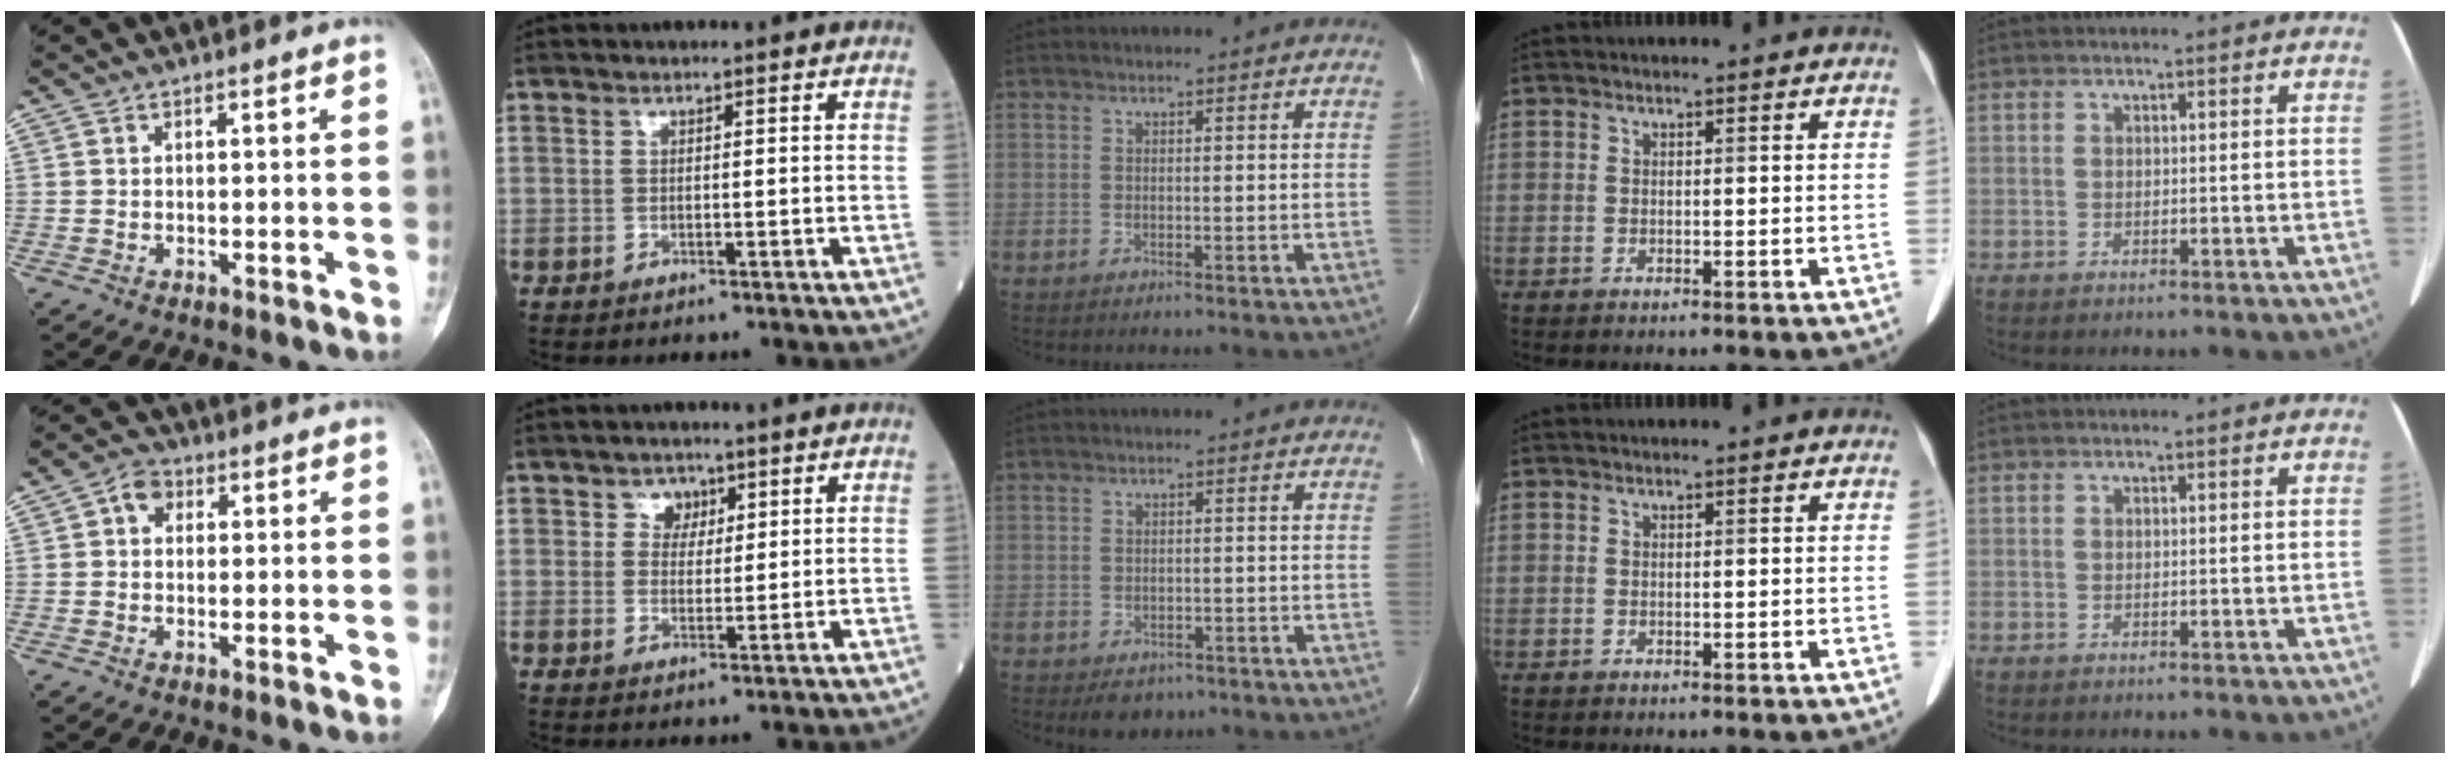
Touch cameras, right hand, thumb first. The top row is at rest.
{"thumb": {"total": 3.7, "force": [0.9, 3.0, 2.0], "torque": [-0.016, 0.009, 0.009]}, "index": {"total": 2.9, "force": [1.4, 2.4, 0.9], "torque": [-0.007, 0.002, 0.018]}, "middle": {"total": 3.2, "force": [-2.2, 2.0, 1.1], "torque": [-0.013, 0.001, -0.022]}}